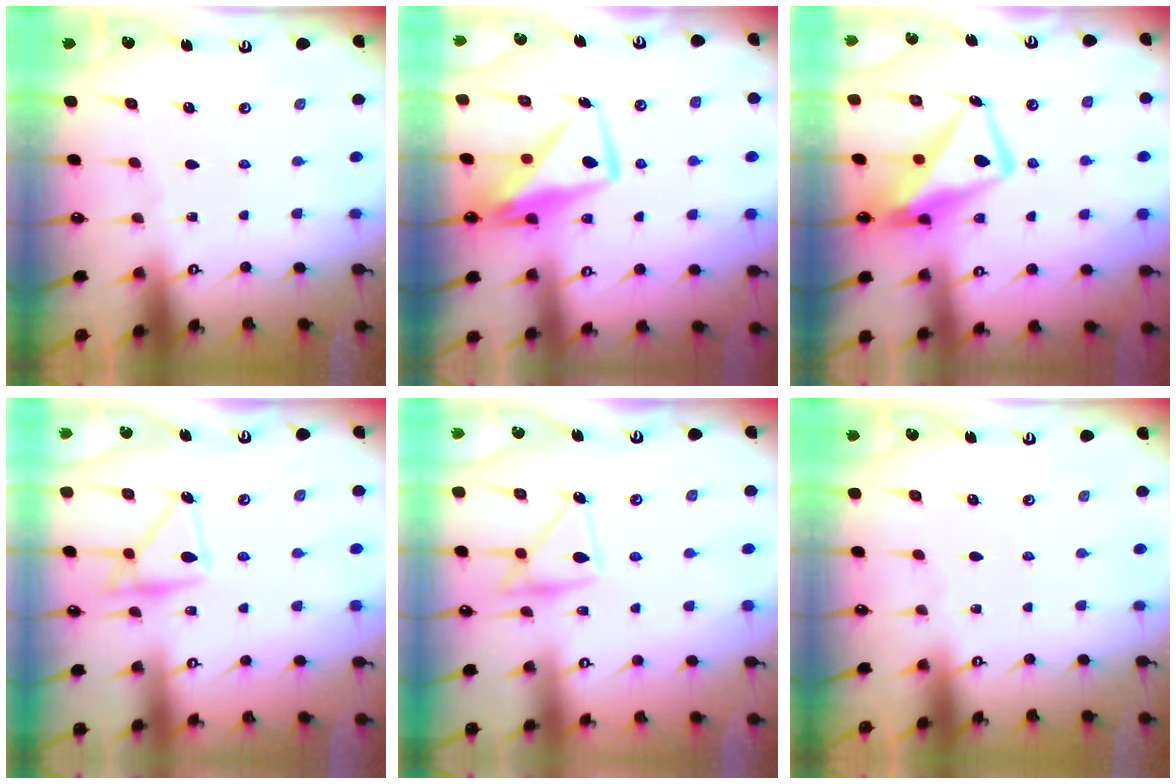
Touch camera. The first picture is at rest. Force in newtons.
{"total": 11.0, "press": 10.9, "slide": 1.0}
{"total": 11.6, "press": 11.5, "slide": 1.6}
{"total": 16.9, "press": 16.9, "slide": 1.1}
{"total": 15.7, "press": 15.7, "slide": 0.9}
{"total": 0.0}